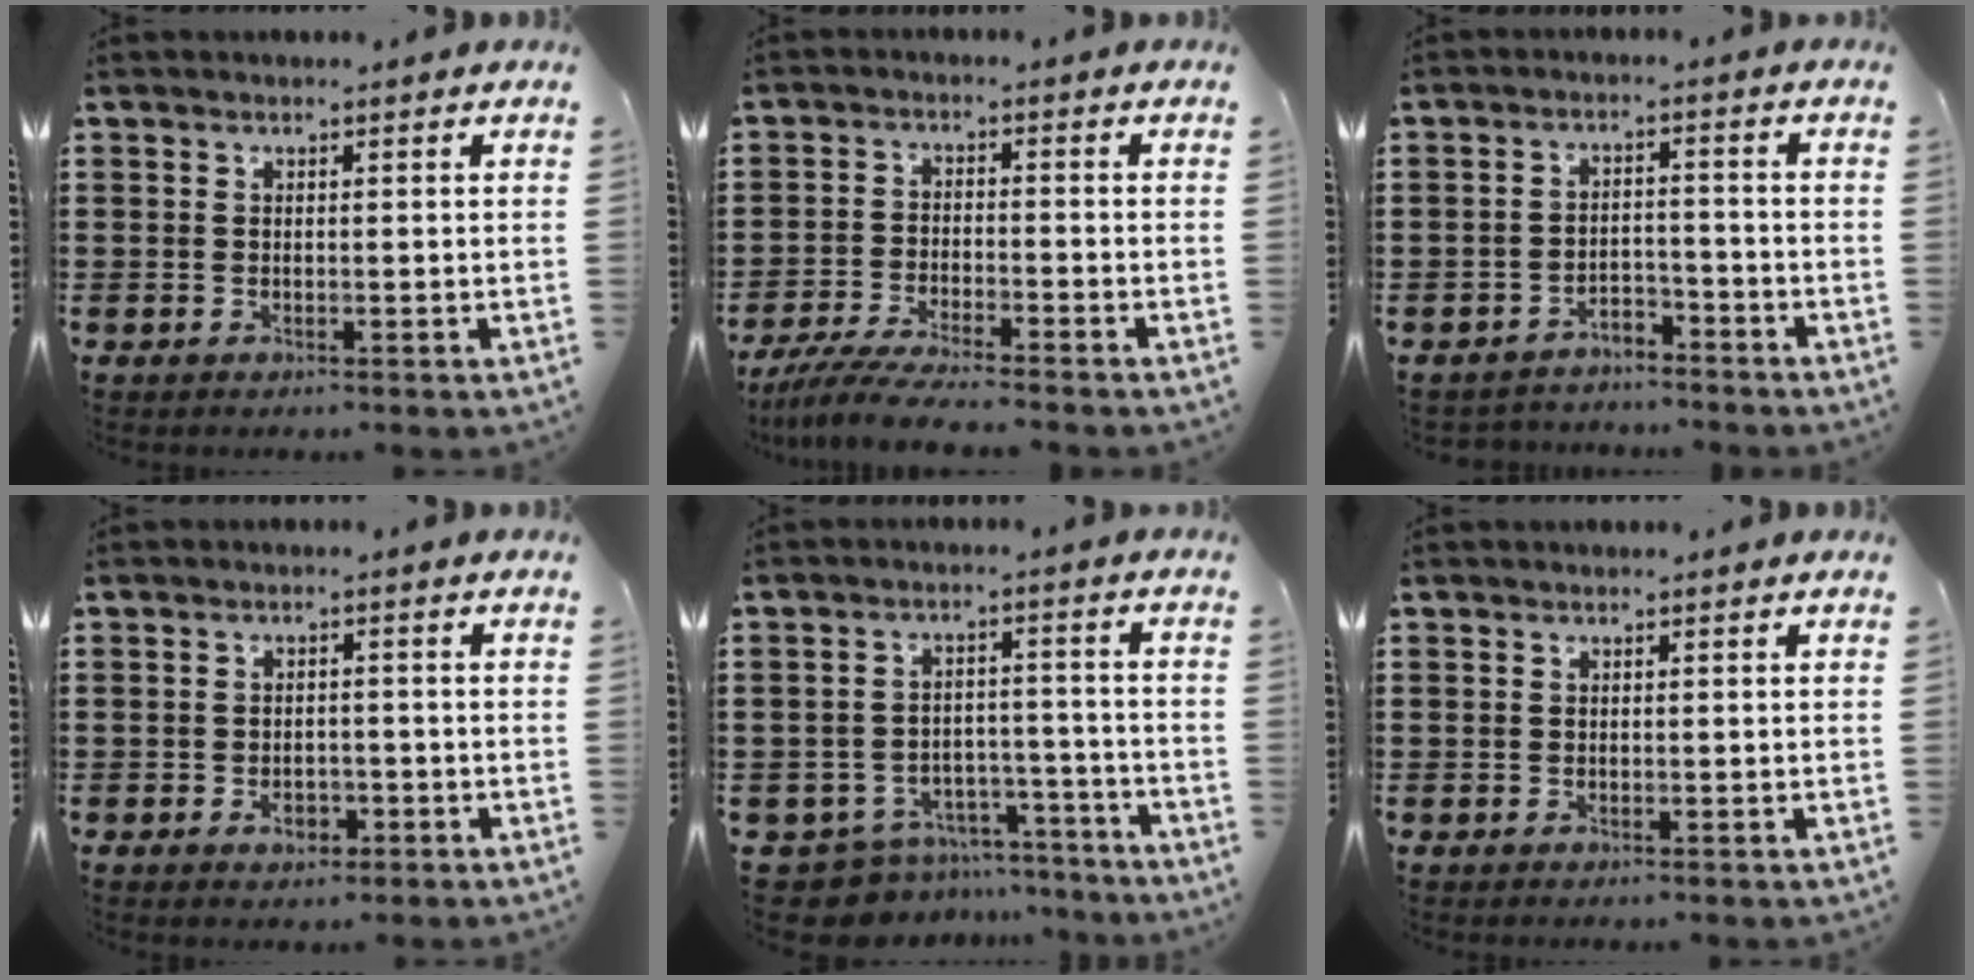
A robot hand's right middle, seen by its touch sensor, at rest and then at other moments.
{"total": 5.2, "force": [-4.8, -0.1, 2.0], "torque": [-0.053, -0.019, -0.096]}
{"total": 3.4, "force": [-3.3, 0.6, 0.2], "torque": [-0.010, 0.002, -0.071]}
{"total": 2.8, "force": [-1.4, 1.6, 1.8], "torque": [-0.028, -0.002, -0.029]}
{"total": 7.8, "force": [-7.5, 1.8, 1.2], "torque": [-0.033, 0.018, -0.148]}
{"total": 0.0}